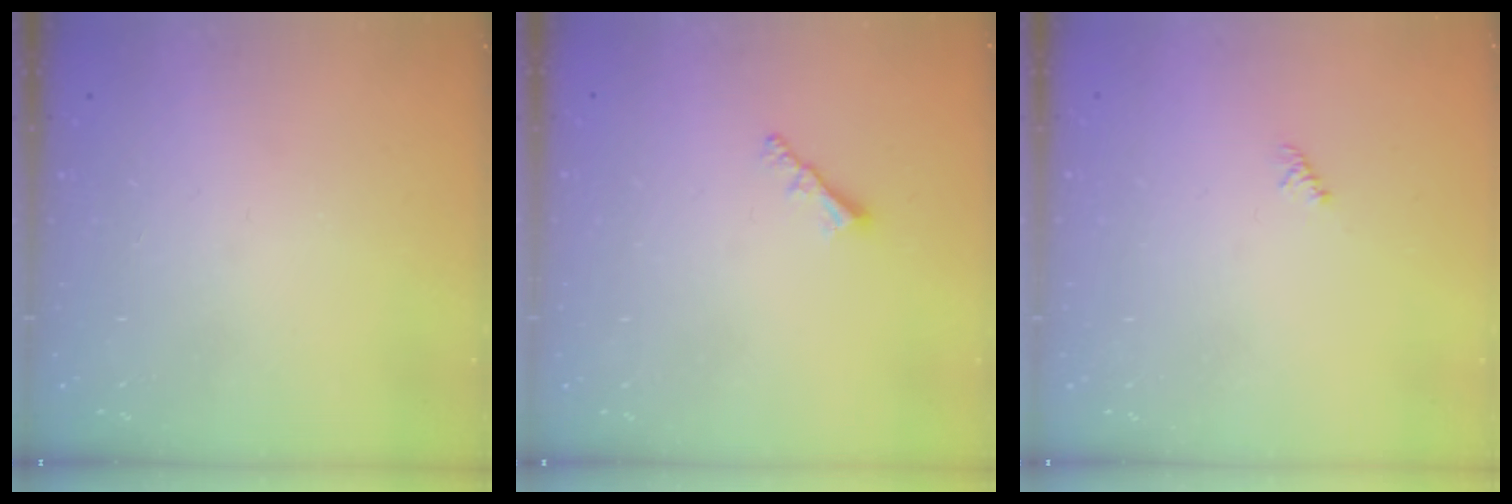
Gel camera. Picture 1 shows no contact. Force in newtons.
{"total": 2.1, "press": 2.0, "slide": 0.5}
{"total": 1.1, "press": 1.1, "slide": 0.3}